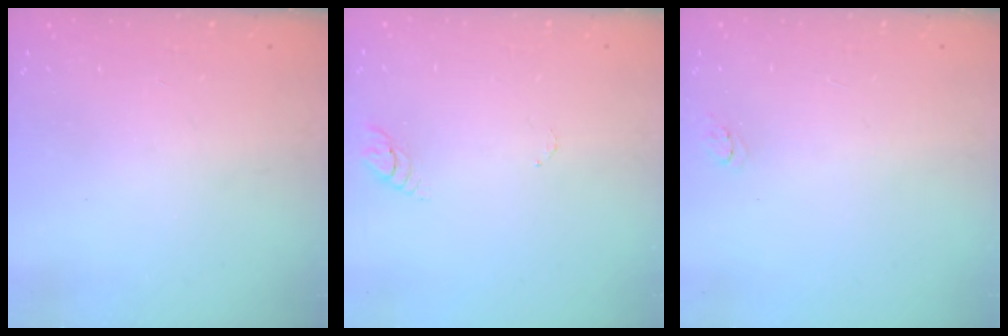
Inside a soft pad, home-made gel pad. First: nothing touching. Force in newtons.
{"total": 2.9, "press": 2.9, "slide": 0.4}
{"total": 3.2, "press": 3.2, "slide": 0.3}